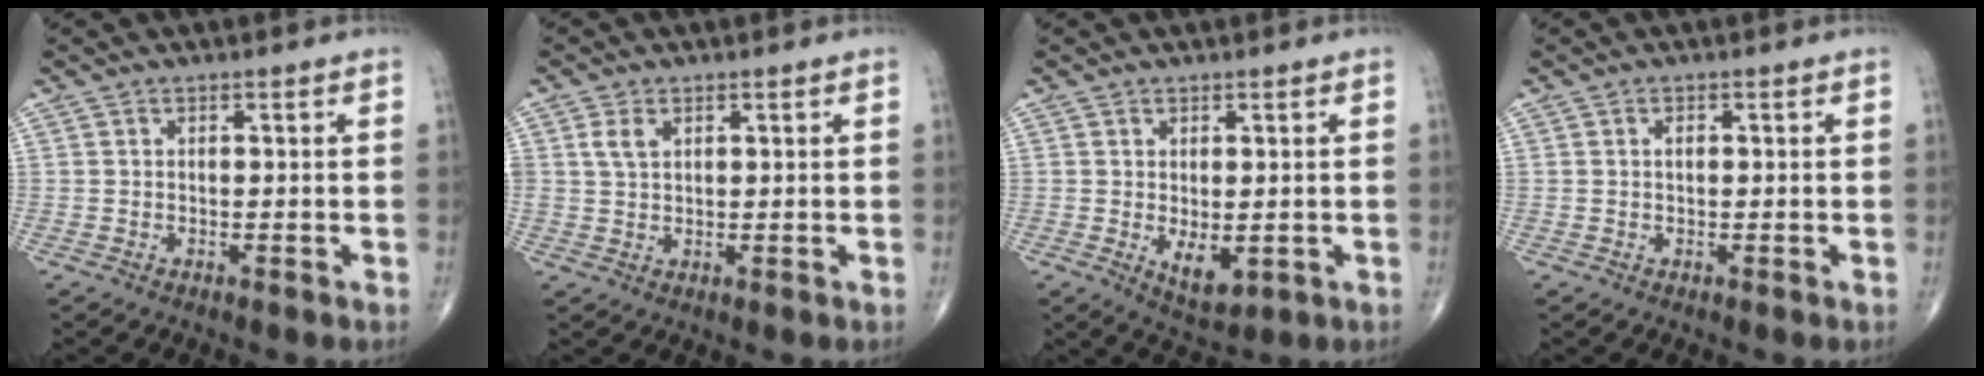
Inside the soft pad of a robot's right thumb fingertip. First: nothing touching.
{"total": 3.1, "force": [1.3, 2.0, 2.0], "torque": [-0.036, 0.000, 0.028]}
{"total": 5.1, "force": [-0.7, 2.6, 4.3], "torque": [-0.057, -0.013, 0.003]}
{"total": 1.0, "force": [0.1, 0.6, 0.7], "torque": [-0.011, 0.002, 0.001]}